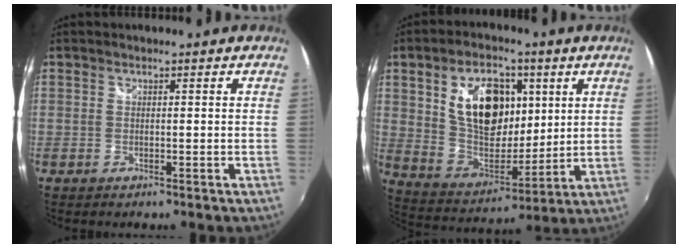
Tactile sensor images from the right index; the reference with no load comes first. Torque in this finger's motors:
{"motor_torque": [1.54, 0.60, 0.70, 0.14]}